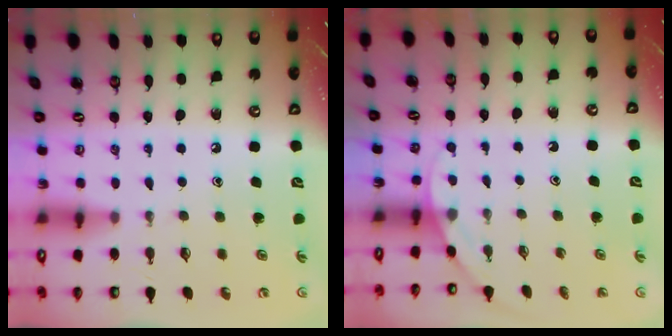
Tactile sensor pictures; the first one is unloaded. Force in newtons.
{"total": 2.6, "press": 2.6, "slide": 0.1}